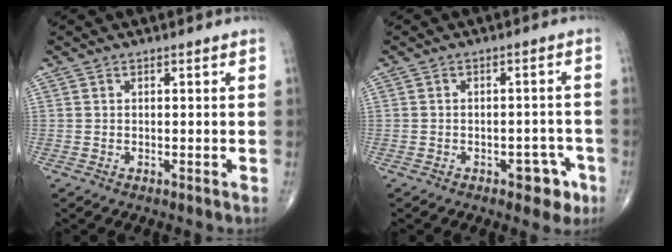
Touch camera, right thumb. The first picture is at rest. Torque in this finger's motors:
{"motor_torque": [0.80, 0.36, 0.10, -0.41, -0.01]}